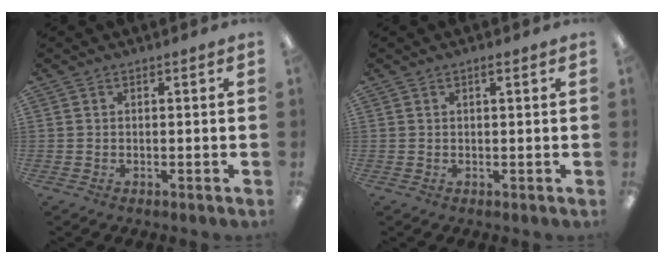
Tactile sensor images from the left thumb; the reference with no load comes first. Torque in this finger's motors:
{"motor_torque": [-0.08, -0.16, -0.03, 0.15, -0.08]}